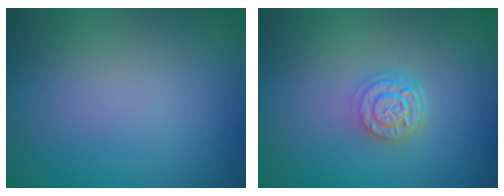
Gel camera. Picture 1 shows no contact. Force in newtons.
{"total": 2.5, "press": 2.0, "slide": 1.5}